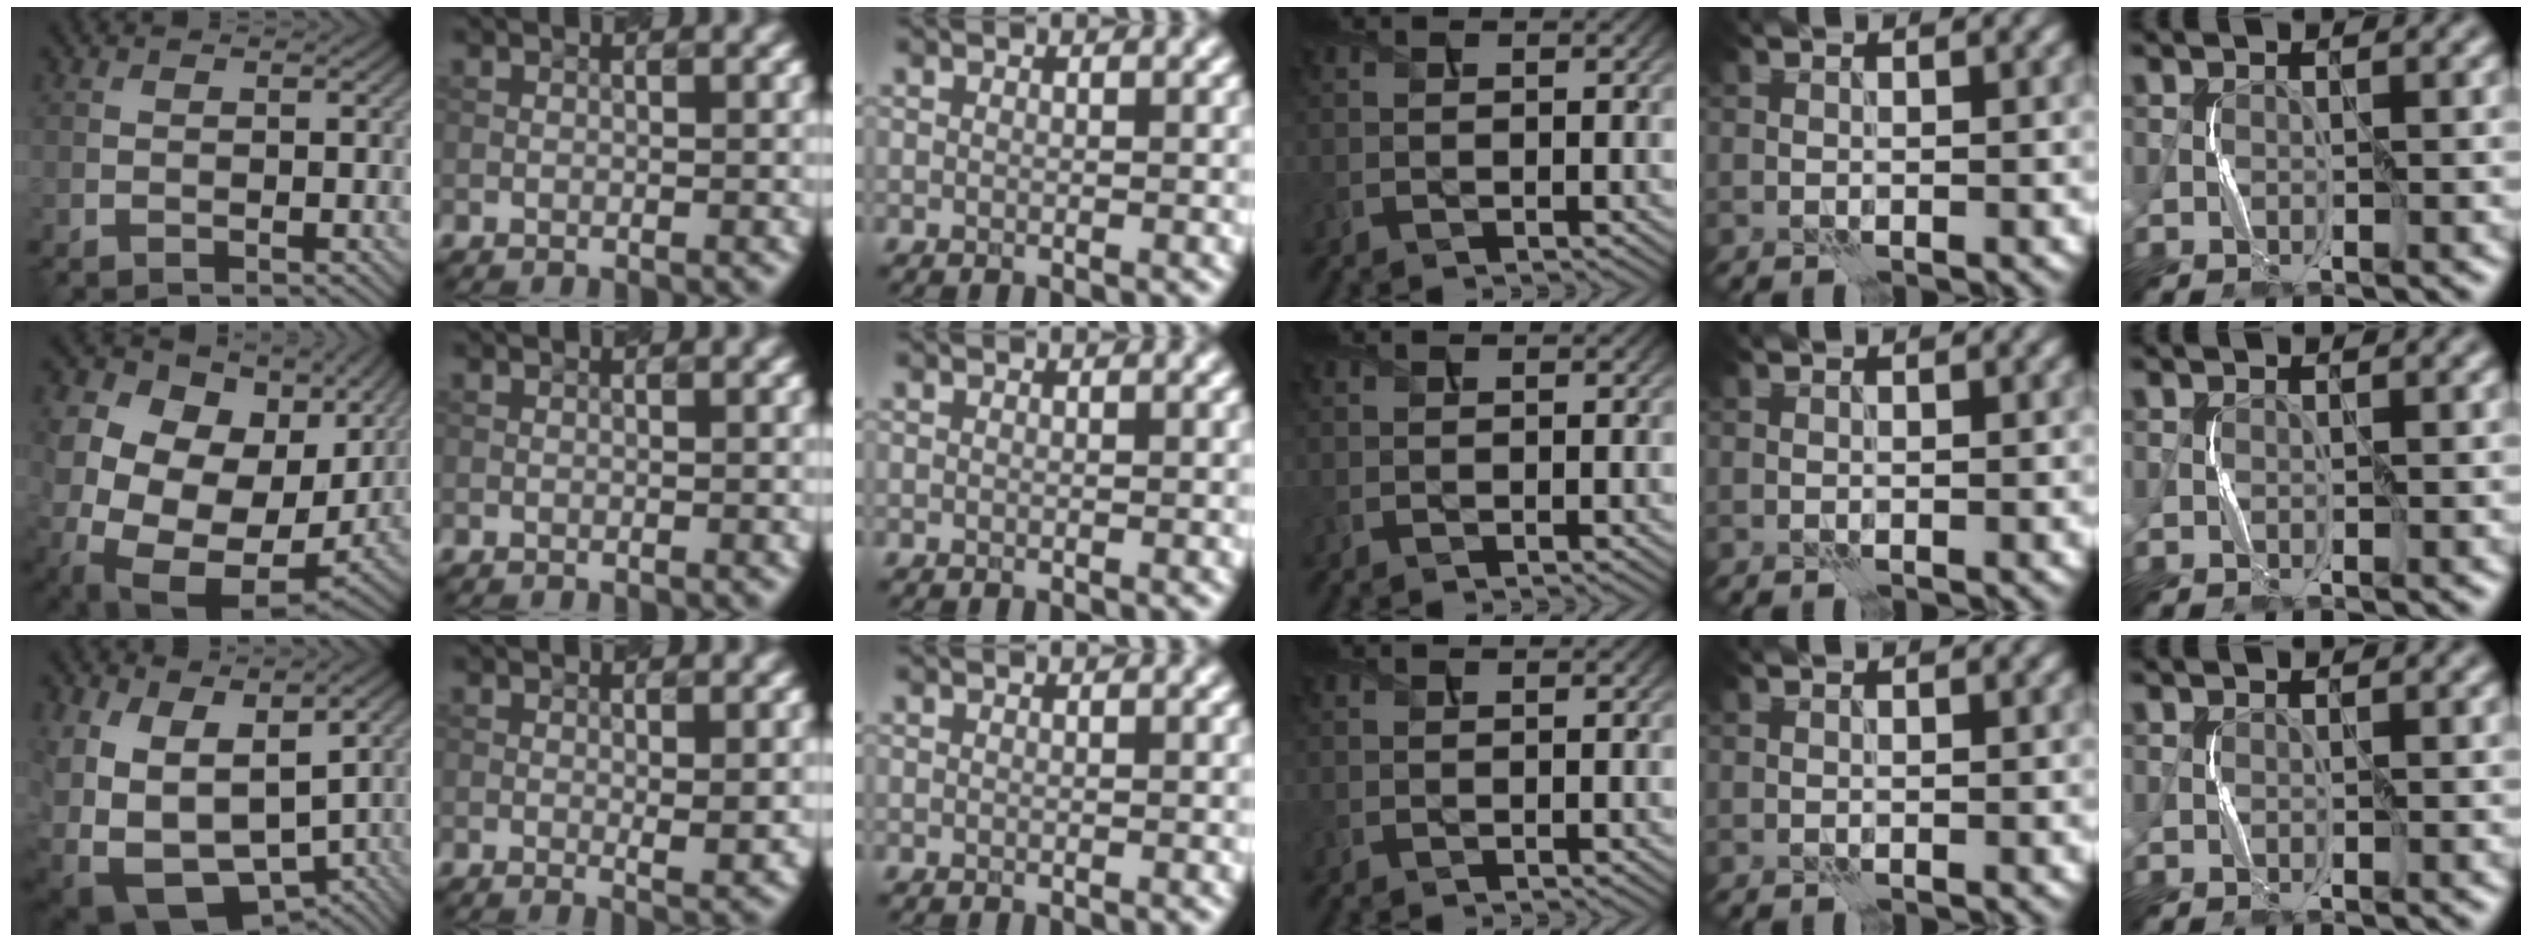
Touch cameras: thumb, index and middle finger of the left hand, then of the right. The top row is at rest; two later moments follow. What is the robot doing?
{"motion": "squeeze", "object": "air blower"}